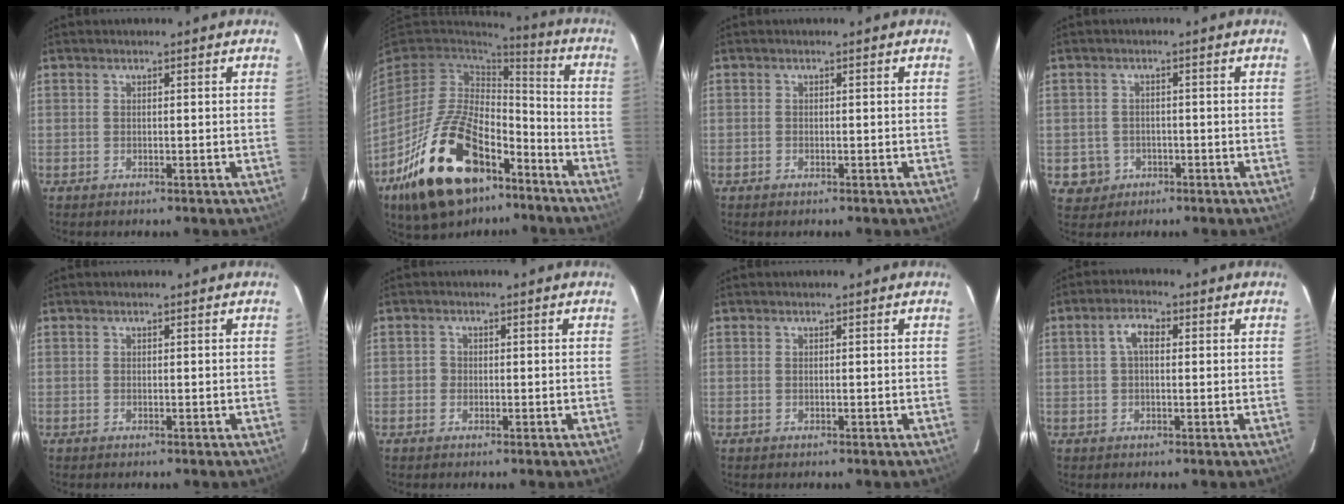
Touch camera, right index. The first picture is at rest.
{"total": 25.1, "force": [-13.8, 13.4, 16.1], "torque": [-0.324, -0.003, -0.216]}
{"total": 0.6, "force": [-0.5, 0.3, 0.2], "torque": [-0.004, 0.001, -0.011]}
{"total": 4.5, "force": [-1.3, 4.3, 0.4], "torque": [-0.018, 0.015, -0.011]}
{"total": 0.0}
{"total": 1.3, "force": [-0.5, 1.2, 0.0], "torque": [0.000, 0.003, -0.010]}
{"total": 0.0}
{"total": 3.8, "force": [0.7, 2.0, 3.2], "torque": [-0.060, 0.015, 0.013]}